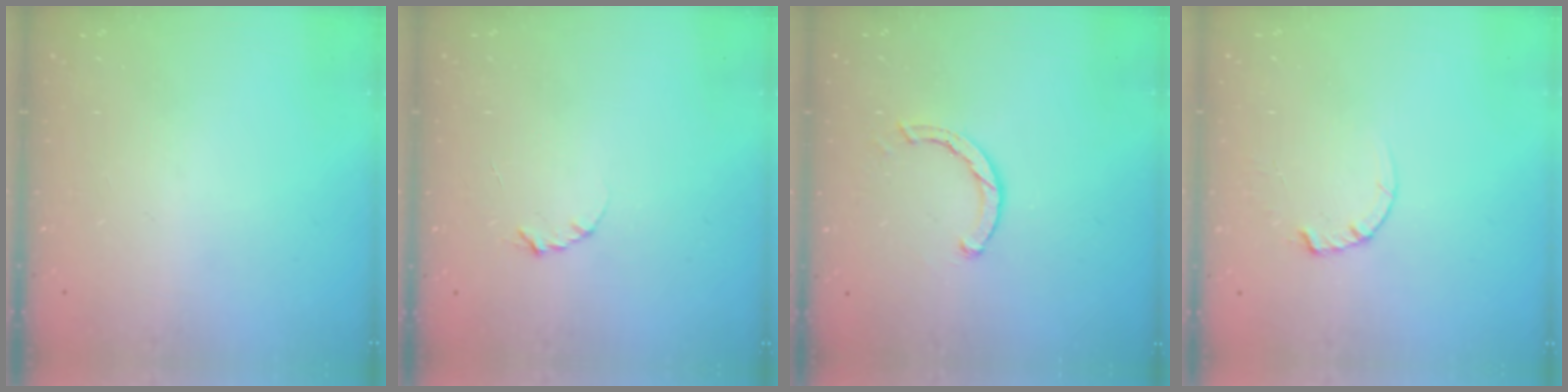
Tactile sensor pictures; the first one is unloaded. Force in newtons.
{"total": 2.3, "press": 2.3, "slide": 0.4}
{"total": 2.4, "press": 2.4, "slide": 0.1}
{"total": 2.4, "press": 2.4, "slide": 0.3}